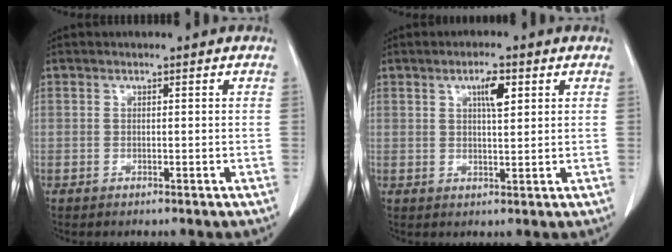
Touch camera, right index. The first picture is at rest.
{"total": 3.8, "force": [1.6, 0.9, 3.4], "torque": [-0.059, 0.000, 0.028]}